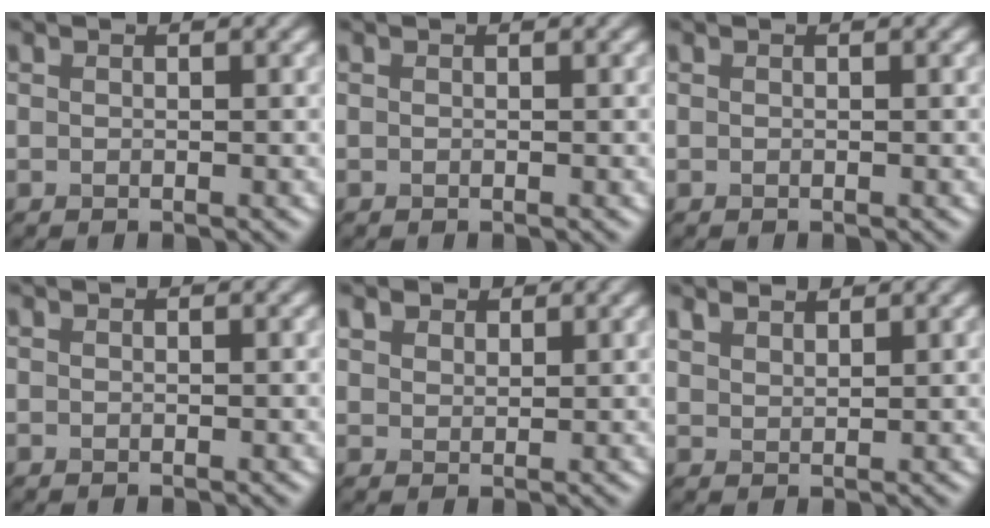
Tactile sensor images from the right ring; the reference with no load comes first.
{"total": 0.0}
{"total": 0.0}
{"total": 0.0}
{"total": 2.2, "force": [1.7, 1.2, 0.5], "torque": [-0.020, -0.004, 0.036]}
{"total": 2.1, "force": [1.9, 0.6, 0.5], "torque": [-0.014, 0.005, 0.040]}